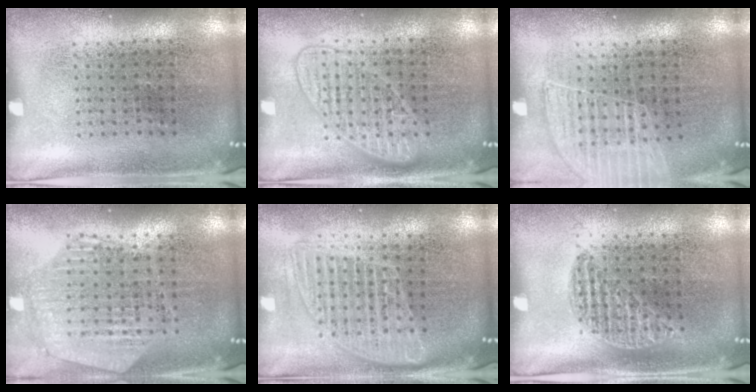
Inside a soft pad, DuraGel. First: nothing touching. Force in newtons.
{"total": 2.7, "press": 2.7, "slide": 0.4}
{"total": 1.1, "press": 1.1, "slide": 0.1}
{"total": 1.1, "press": 1.1, "slide": 0.2}
{"total": 1.7, "press": 1.5, "slide": 0.8}
{"total": 0.9, "press": 0.7, "slide": 0.5}